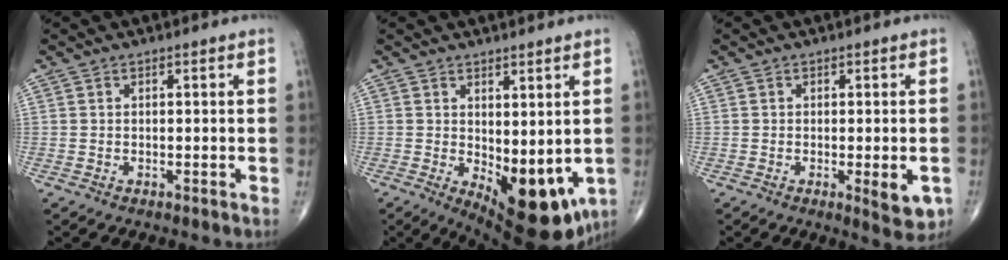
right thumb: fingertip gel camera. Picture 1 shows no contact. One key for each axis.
{"total": 13.0, "fx": -1.9, "fy": 5.9, "fz": 11.4, "tx": -0.137, "ty": -0.023, "tz": -0.004}
{"total": 5.5, "fx": -1.6, "fy": 1.8, "fz": 4.9, "tx": -0.054, "ty": -0.009, "tz": -0.016}